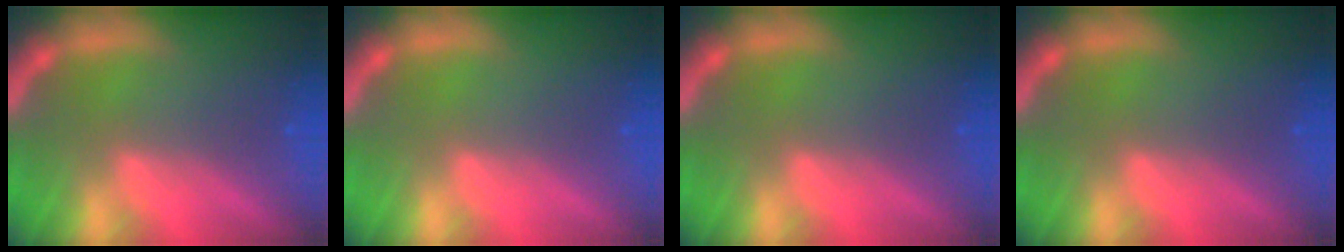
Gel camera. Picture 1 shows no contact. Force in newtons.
{"total": 0.0}
{"total": 0.0}
{"total": 0.0}